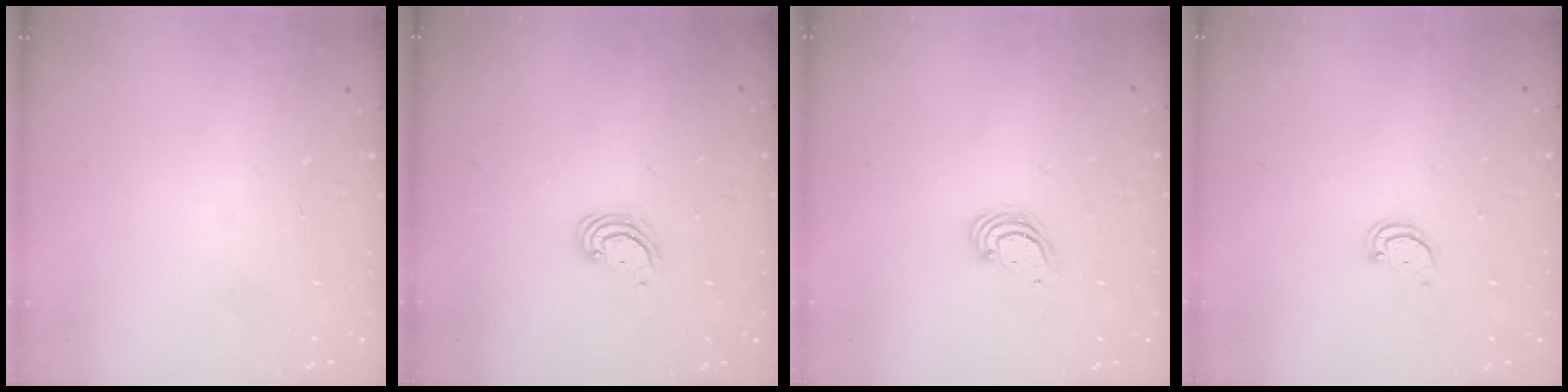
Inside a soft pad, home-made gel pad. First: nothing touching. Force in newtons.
{"total": 3.2, "press": 3.2, "slide": 0.3}
{"total": 3.2, "press": 3.2, "slide": 0.3}
{"total": 2.1, "press": 2.1, "slide": 0.2}